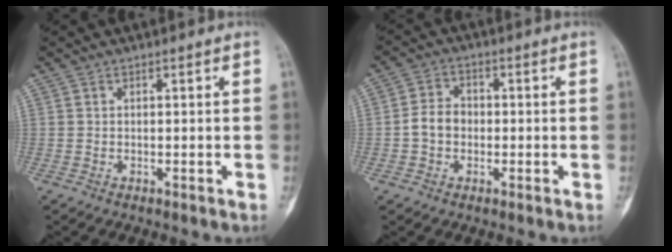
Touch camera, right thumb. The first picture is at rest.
{"total": 4.9, "force": [-0.8, 4.0, 2.8], "torque": [-0.041, 0.018, -0.022]}